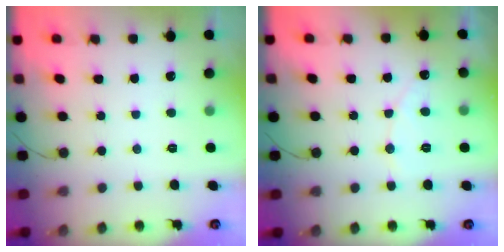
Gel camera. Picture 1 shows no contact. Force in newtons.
{"total": 5.4, "press": 5.4, "slide": 0.4}